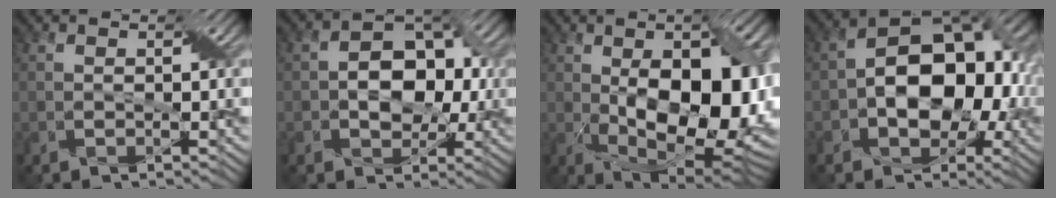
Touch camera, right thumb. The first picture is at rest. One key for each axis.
{"total": 7.2, "fx": 0.1, "fy": 5.2, "fz": 5.0, "tx": -0.069, "ty": 0.008, "tz": -0.007}
{"total": 16.1, "fx": -0.6, "fy": 8.3, "fz": 13.7, "tx": -0.203, "ty": -0.021, "tz": 0.007}
{"total": 13.7, "fx": -0.7, "fy": 9.1, "fz": 10.2, "tx": -0.135, "ty": 0.006, "tz": -0.017}